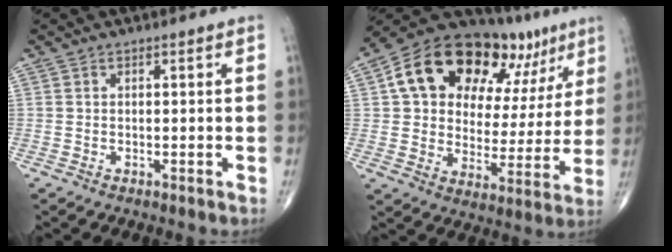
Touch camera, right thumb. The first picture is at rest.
{"total": 24.5, "force": [10.9, 14.2, 16.7], "torque": [-0.206, 0.015, 0.171]}